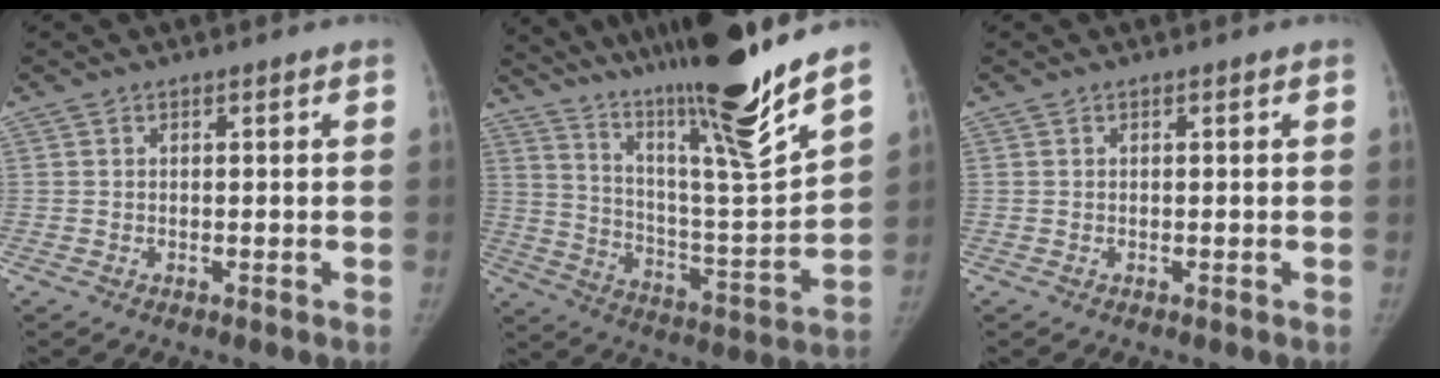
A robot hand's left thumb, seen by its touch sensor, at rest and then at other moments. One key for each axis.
{"total": 26.2, "fx": 20.5, "fy": 0.8, "fz": 16.3, "tx": -0.249, "ty": -0.119, "tz": 0.334}
{"total": 0.0}